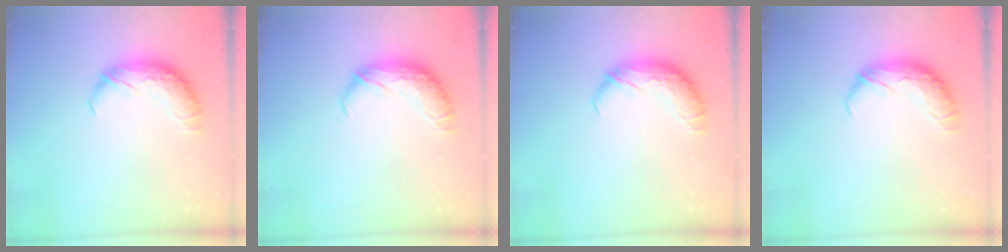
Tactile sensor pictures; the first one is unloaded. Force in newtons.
{"total": 0.0}
{"total": 0.0}
{"total": 0.0}